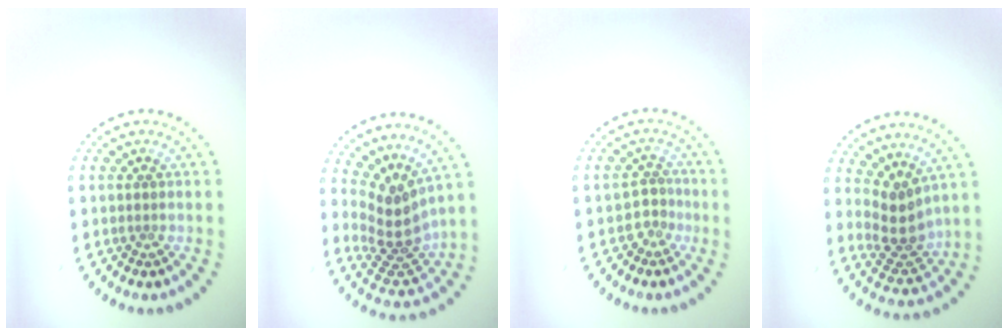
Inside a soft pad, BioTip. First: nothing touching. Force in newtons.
{"total": 4.1, "press": 2.9, "slide": 2.9}
{"total": 1.9, "press": 1.3, "slide": 1.4}
{"total": 3.4, "press": 2.8, "slide": 1.9}